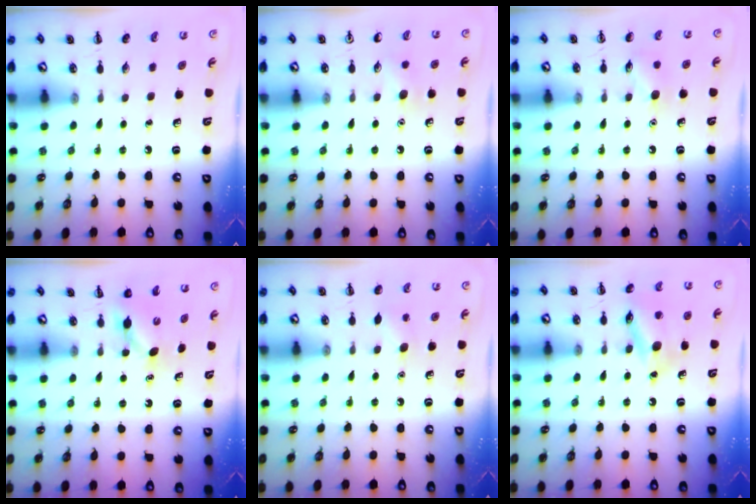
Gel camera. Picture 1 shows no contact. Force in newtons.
{"total": 6.3, "press": 6.0, "slide": 1.9}
{"total": 6.8, "press": 6.8, "slide": 0.6}
{"total": 4.0, "press": 3.9, "slide": 1.1}
{"total": 7.0, "press": 6.7, "slide": 1.9}
{"total": 13.1, "press": 13.1, "slide": 0.9}